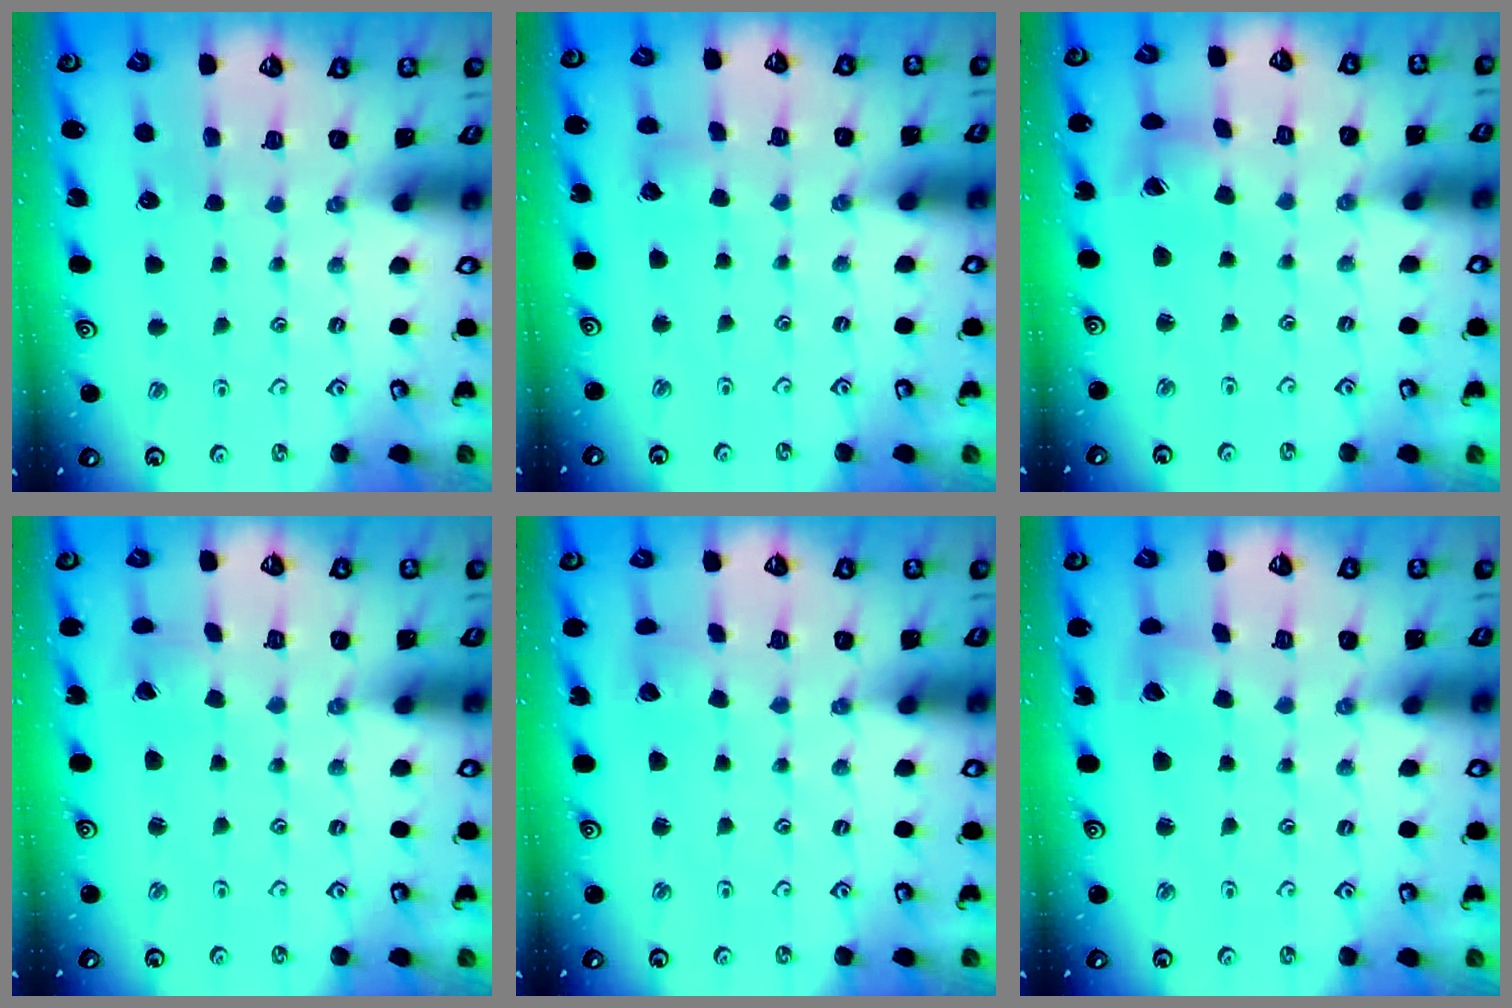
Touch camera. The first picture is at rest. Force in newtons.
{"total": 2.8, "press": 2.8, "slide": 0.3}
{"total": 4.1, "press": 4.1, "slide": 0.5}
{"total": 1.2, "press": 1.2, "slide": 0.4}
{"total": 2.4, "press": 2.4, "slide": 0.2}
{"total": 2.8, "press": 2.8, "slide": 0.3}